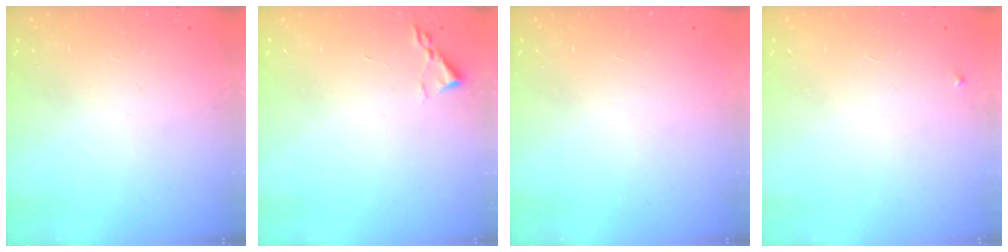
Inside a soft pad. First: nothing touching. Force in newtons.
{"total": 1.8, "press": 1.8, "slide": 0.3}
{"total": 1.5, "press": 1.5, "slide": 0.1}
{"total": 2.7, "press": 2.7, "slide": 0.2}